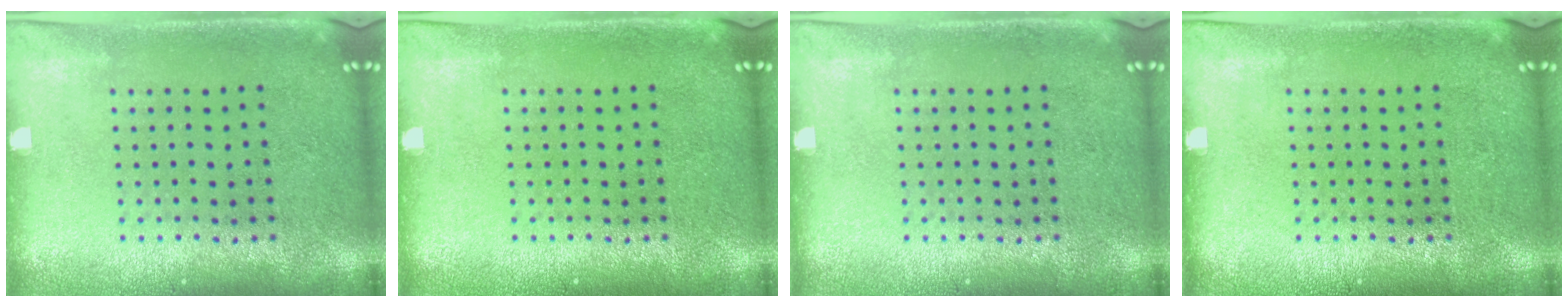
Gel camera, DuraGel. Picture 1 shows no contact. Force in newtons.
{"total": 0.0}
{"total": 0.0}
{"total": 0.0}